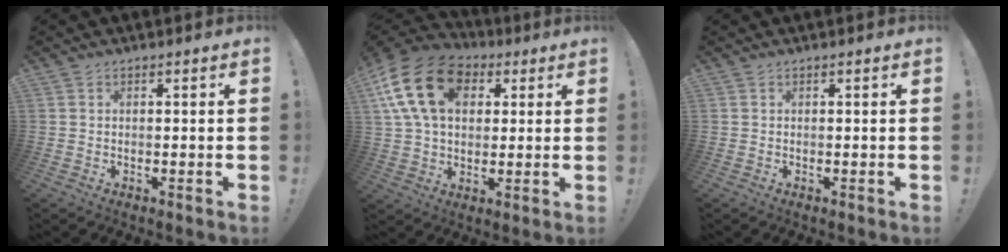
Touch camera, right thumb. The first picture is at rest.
{"total": 19.9, "force": [6.4, 13.7, 13.0], "torque": [-0.235, -0.004, 0.117]}
{"total": 0.0}